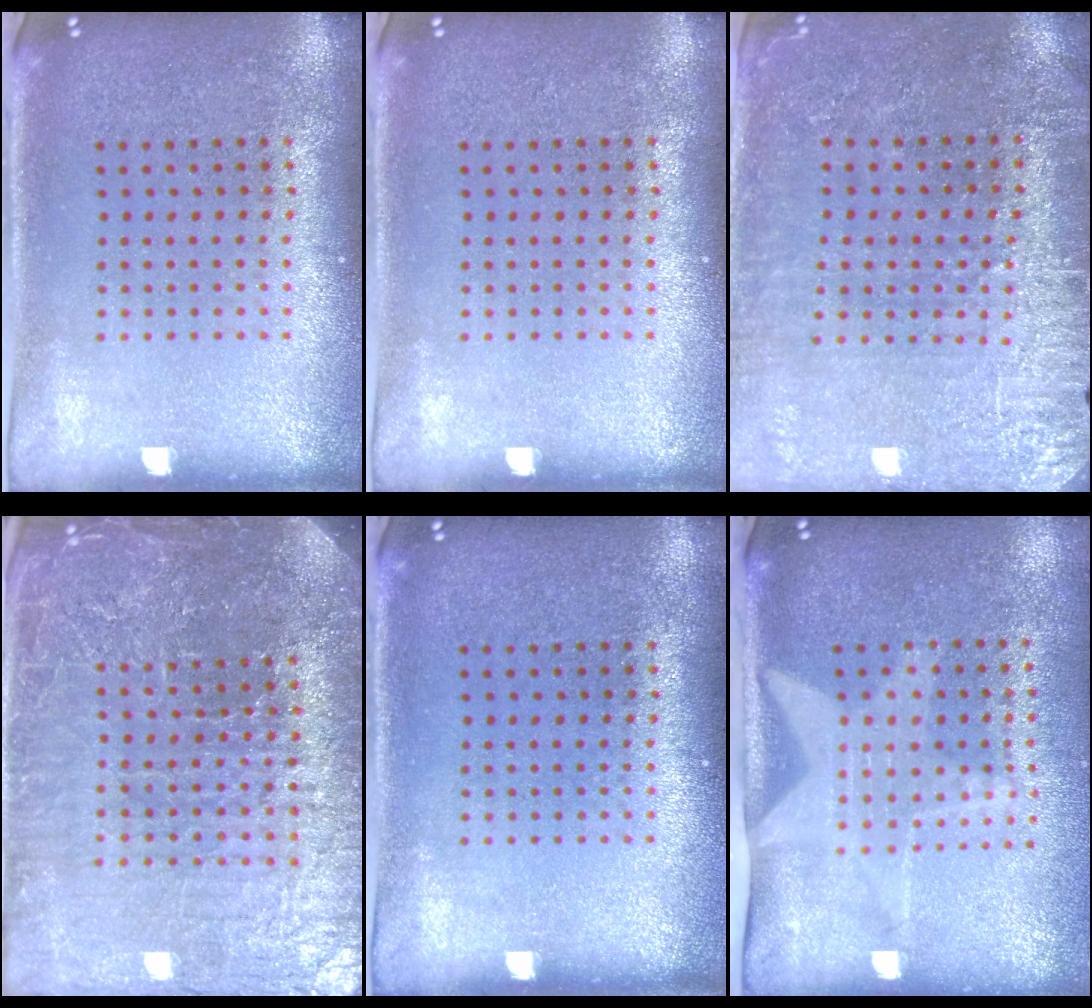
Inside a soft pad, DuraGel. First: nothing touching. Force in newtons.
{"total": 0.0}
{"total": 3.0, "press": 2.8, "slide": 0.8}
{"total": 6.0, "press": 5.3, "slide": 2.8}
{"total": 0.0}
{"total": 2.0, "press": 1.6, "slide": 1.2}